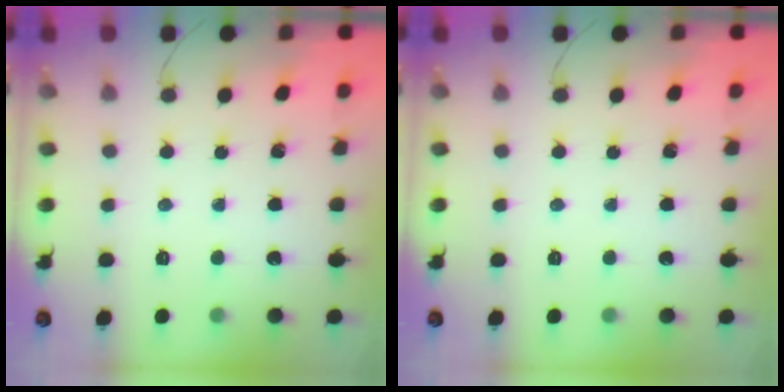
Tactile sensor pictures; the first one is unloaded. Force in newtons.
{"total": 0.0}